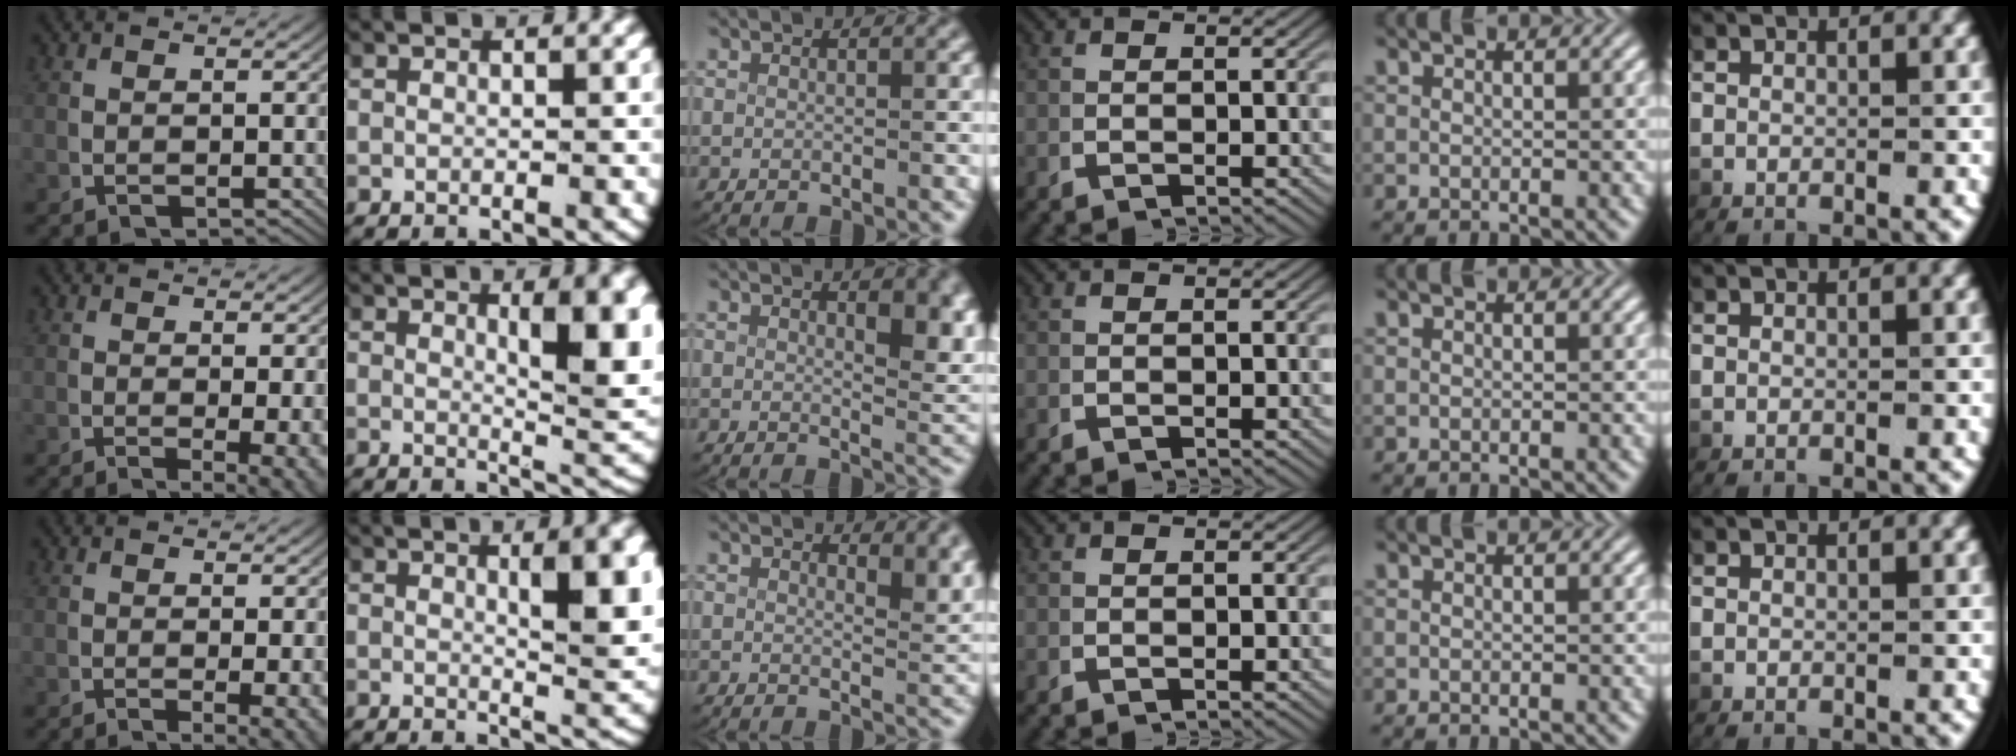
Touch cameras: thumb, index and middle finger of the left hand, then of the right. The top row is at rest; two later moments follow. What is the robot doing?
{"motion": "lift_and_place", "object": "plastic wrap"}